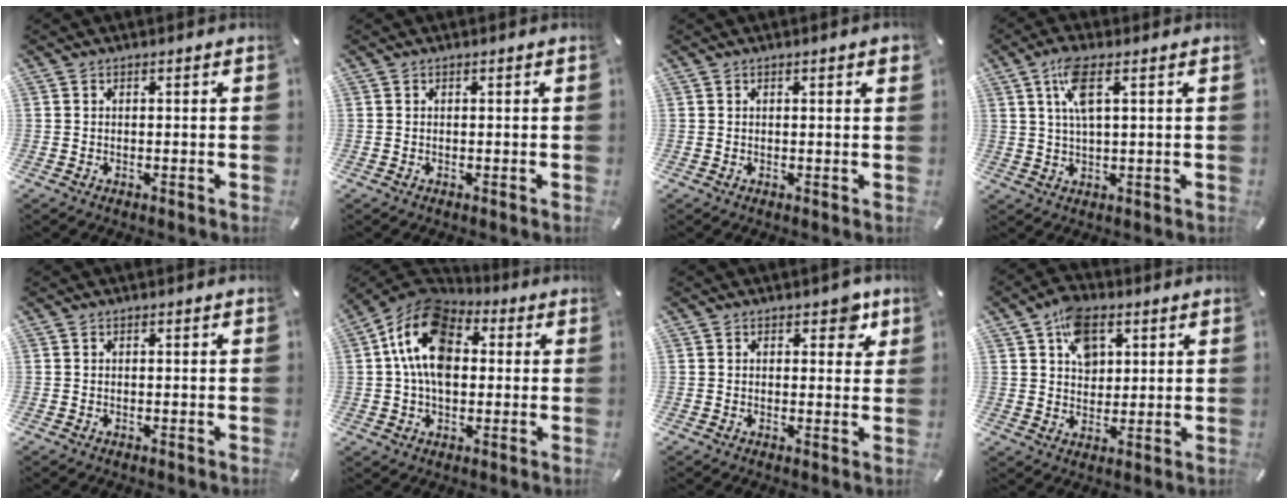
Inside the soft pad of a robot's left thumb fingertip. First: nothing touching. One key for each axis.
{"total": 0.0}
{"total": 0.9, "fx": 0.4, "fy": 0.1, "fz": 0.9, "tx": -0.016, "ty": 0.002, "tz": 0.006}
{"total": 7.5, "fx": 3.0, "fy": 2.3, "fz": 6.4, "tx": -0.140, "ty": 0.003, "tz": 0.050}
{"total": 0.0}
{"total": 15.1, "fx": 2.5, "fy": 10.7, "fz": 10.4, "tx": -0.209, "ty": 0.002, "tz": 0.042}
{"total": 5.1, "fx": 2.6, "fy": 3.1, "fz": 3.0, "tx": -0.021, "ty": -0.004, "tz": 0.037}
{"total": 8.9, "fx": 3.8, "fy": 6.5, "fz": 4.7, "tx": -0.077, "ty": 0.000, "tz": 0.069}